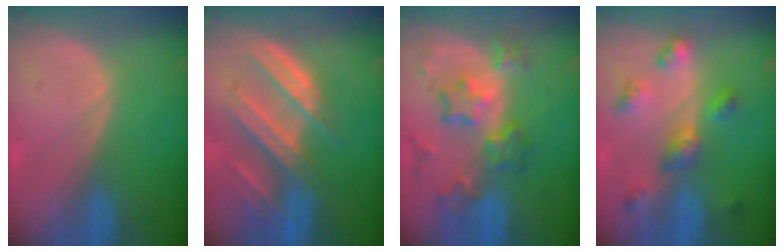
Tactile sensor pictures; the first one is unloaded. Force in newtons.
{"total": 8.8, "press": 8.0, "slide": 3.6}
{"total": 8.7, "press": 7.6, "slide": 4.2}
{"total": 6.5, "press": 5.8, "slide": 2.8}